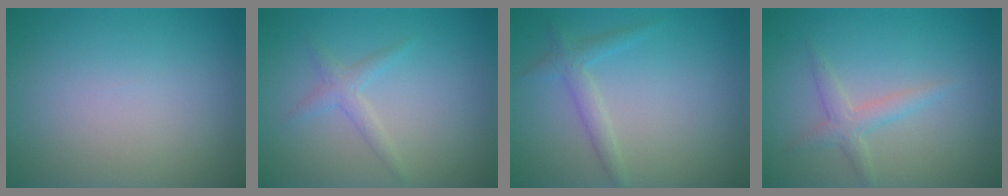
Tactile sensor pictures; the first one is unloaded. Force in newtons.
{"total": 1.4, "press": 1.4, "slide": 0.1}
{"total": 1.9, "press": 1.9, "slide": 0.2}
{"total": 1.9, "press": 1.9, "slide": 0.0}